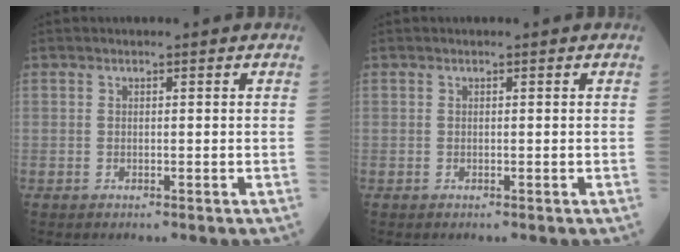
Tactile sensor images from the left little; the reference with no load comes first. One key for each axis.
{"total": 0.0}